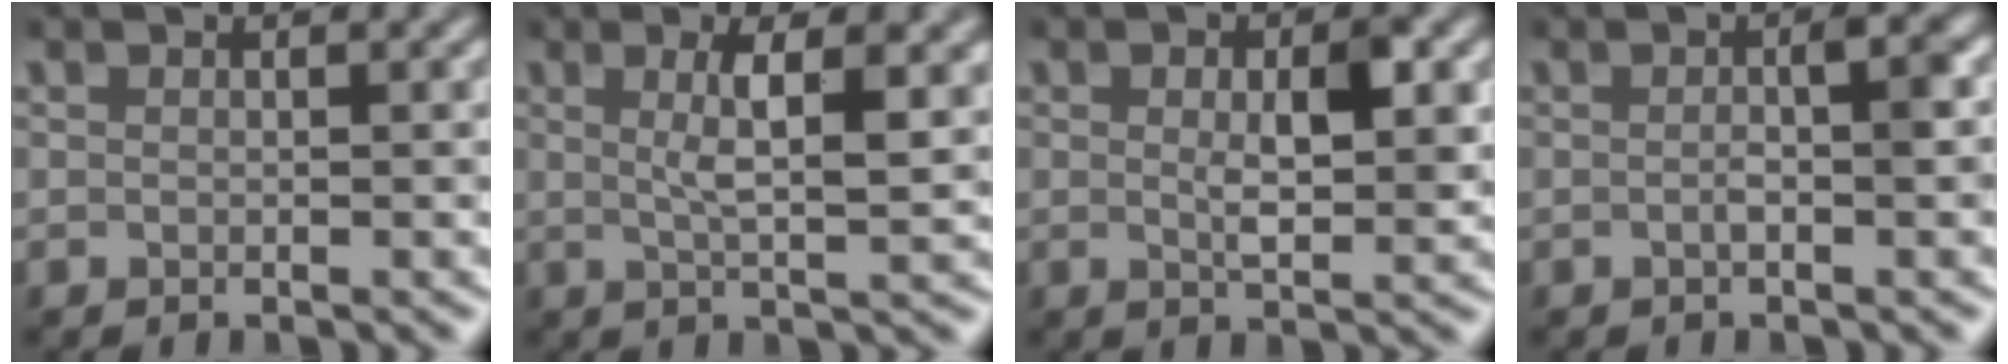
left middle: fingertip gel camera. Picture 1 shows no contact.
{"total": 4.5, "force": [1.2, 1.2, 4.2], "torque": [-0.061, 0.000, 0.017]}
{"total": 3.7, "force": [0.5, 1.4, 3.4], "torque": [-0.057, -0.003, 0.008]}
{"total": 2.7, "force": [-0.2, 0.5, 2.7], "torque": [-0.042, 0.006, -0.008]}